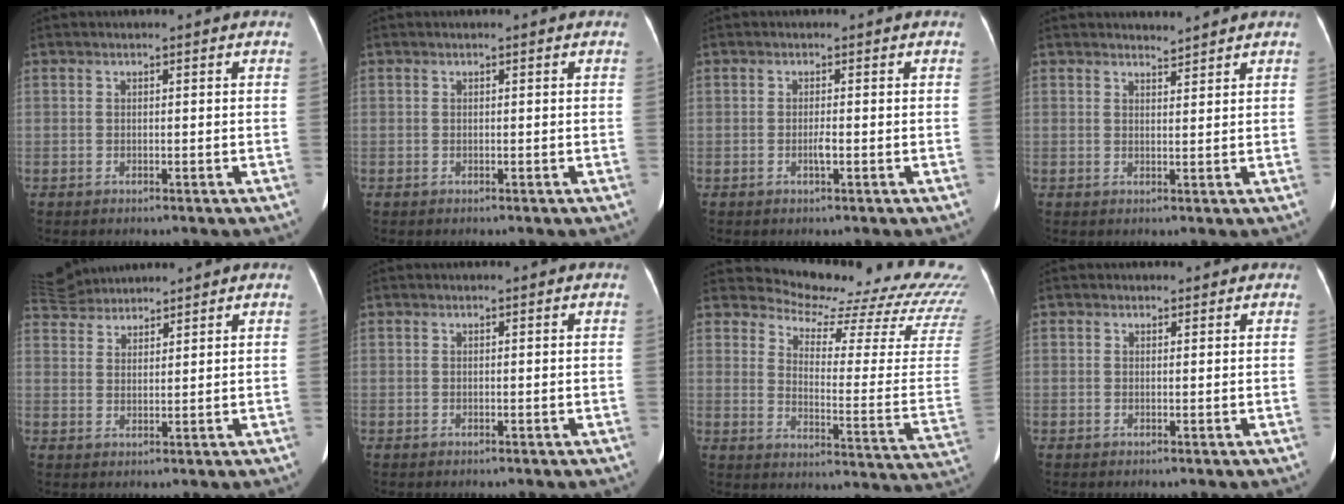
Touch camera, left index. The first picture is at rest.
{"total": 0.0}
{"total": 1.0, "force": [-0.6, -0.1, 0.8], "torque": [-0.015, -0.006, -0.007]}
{"total": 1.6, "force": [1.6, -0.3, -0.3], "torque": [-0.002, -0.010, 0.029]}
{"total": 6.5, "force": [6.4, 0.8, 0.9], "torque": [-0.023, 0.025, 0.120]}
{"total": 0.0}
{"total": 21.4, "force": [21.0, 1.9, 4.1], "torque": [-0.058, -0.152, 0.234]}
{"total": 1.3, "force": [0.6, 1.1, -0.3], "torque": [0.017, 0.001, 0.003]}